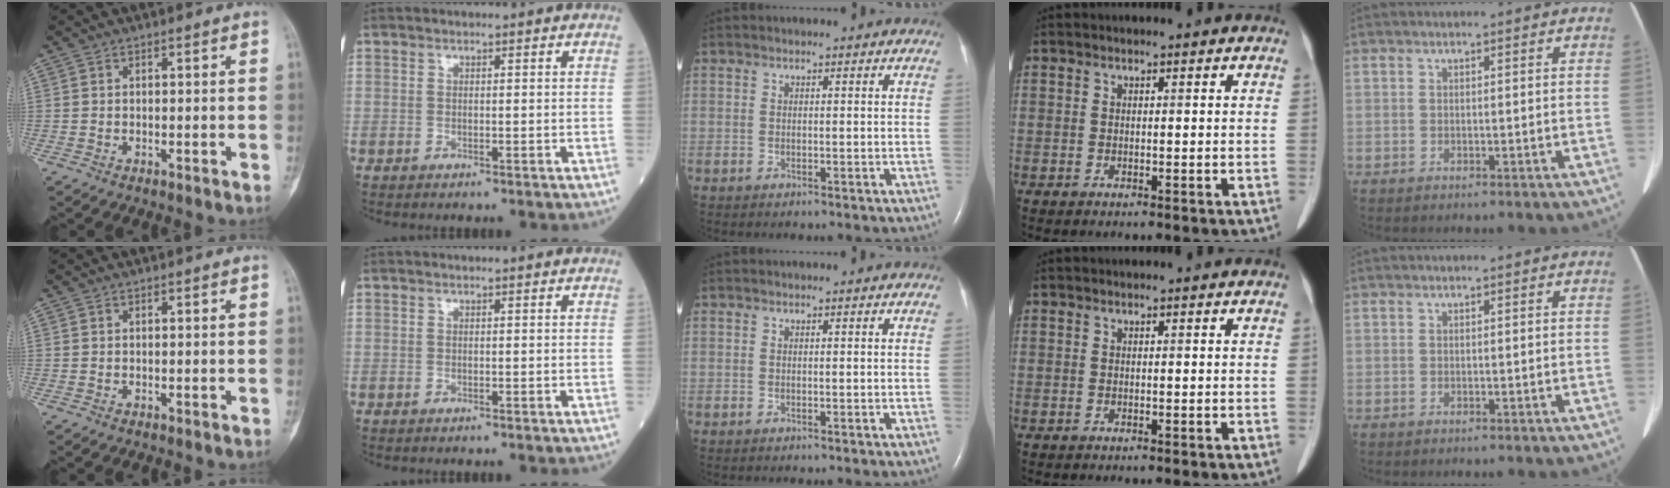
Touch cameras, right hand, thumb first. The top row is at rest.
{}